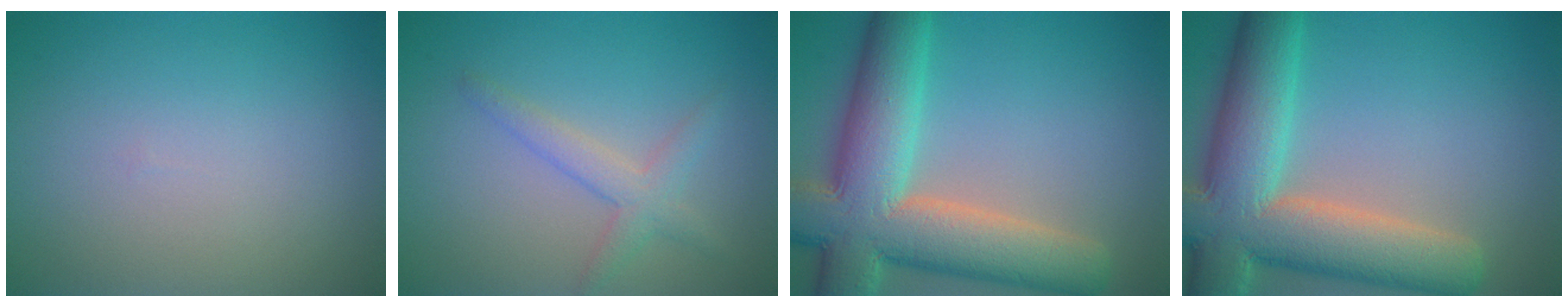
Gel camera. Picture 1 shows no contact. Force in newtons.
{"total": 2.4, "press": 2.4, "slide": 0.2}
{"total": 12.2, "press": 12.1, "slide": 1.1}
{"total": 12.0, "press": 11.9, "slide": 1.0}